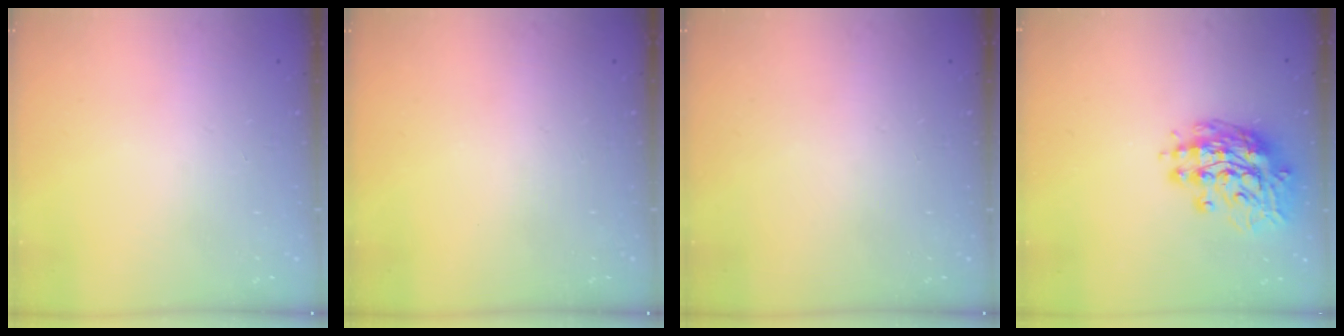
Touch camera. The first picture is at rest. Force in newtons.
{"total": 0.0}
{"total": 0.0}
{"total": 14.9, "press": 14.8, "slide": 1.5}